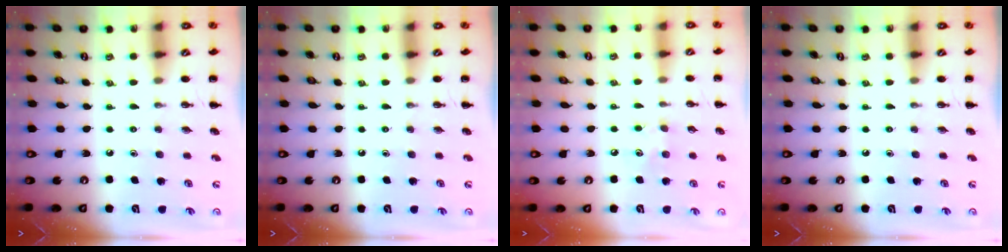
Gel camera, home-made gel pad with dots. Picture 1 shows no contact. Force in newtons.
{"total": 0.0}
{"total": 5.5, "press": 5.3, "slide": 1.3}
{"total": 0.0}